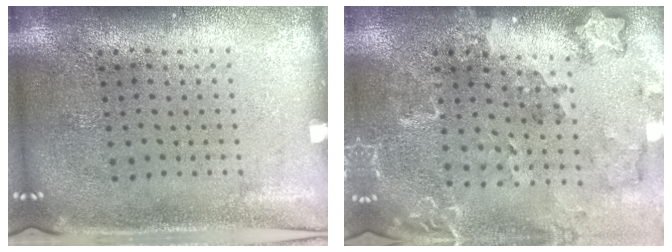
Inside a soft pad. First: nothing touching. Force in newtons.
{"total": 1.8, "press": 1.7, "slide": 0.2}